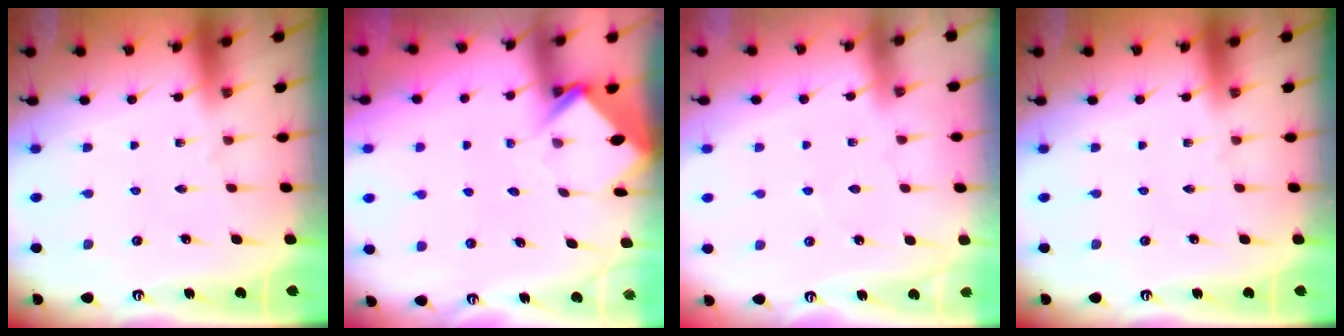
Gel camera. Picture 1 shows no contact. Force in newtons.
{"total": 3.9, "press": 3.9, "slide": 0.2}
{"total": 2.4, "press": 2.4, "slide": 0.3}
{"total": 0.0}